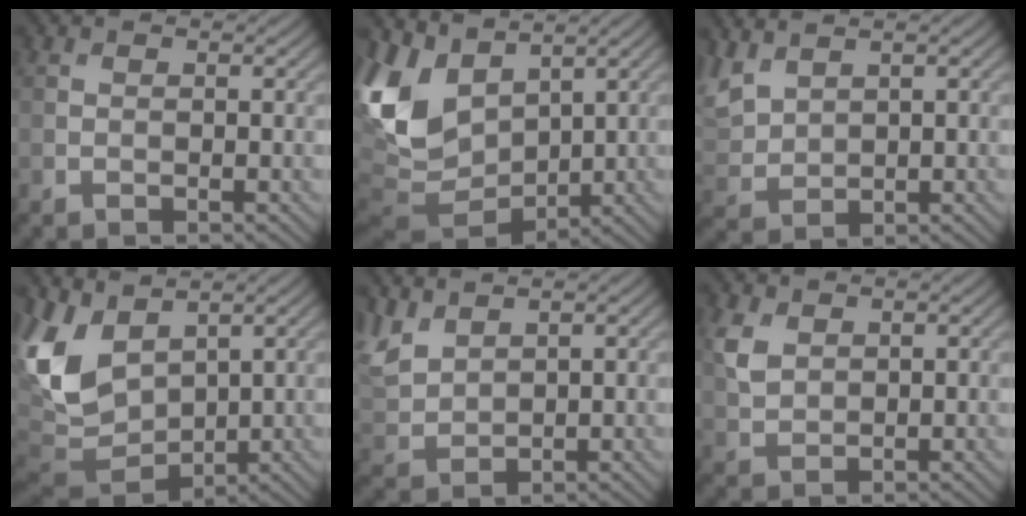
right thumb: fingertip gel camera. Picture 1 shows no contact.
{"total": 12.8, "force": [2.1, 9.2, 8.7], "torque": [-0.250, -0.009, 0.048]}
{"total": 5.0, "force": [3.3, 2.7, 2.6], "torque": [-0.085, 0.008, 0.072]}
{"total": 10.5, "force": [2.7, 7.1, 7.2], "torque": [-0.204, -0.007, 0.048]}
{"total": 5.6, "force": [3.5, 3.1, 3.1], "torque": [-0.097, 0.007, 0.078]}
{"total": 3.6, "force": [1.6, 2.5, 2.1], "torque": [-0.060, 0.001, 0.035]}